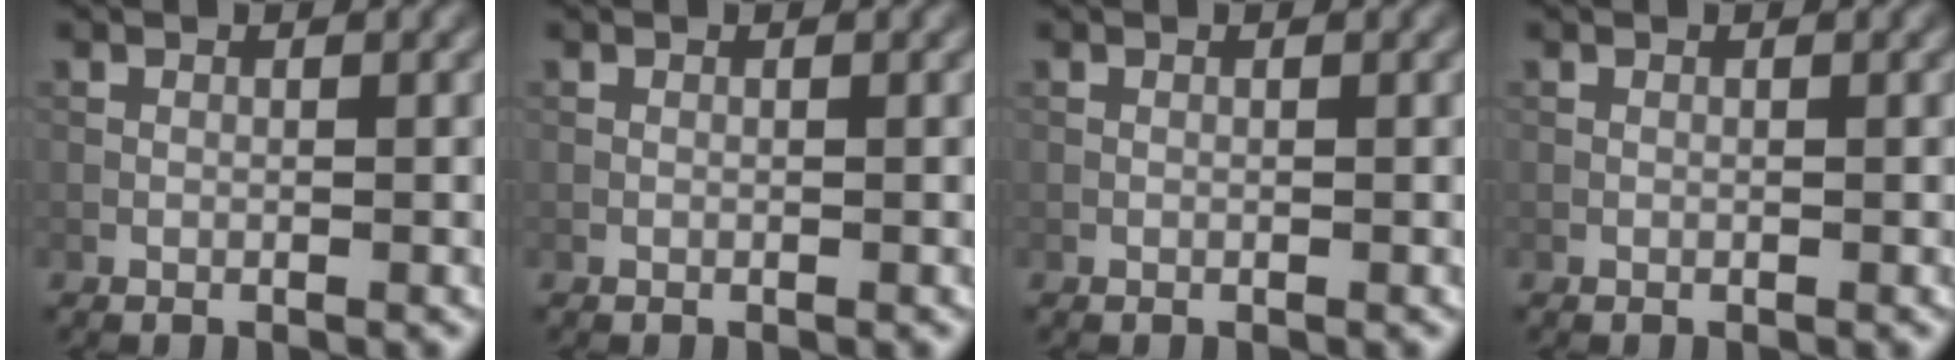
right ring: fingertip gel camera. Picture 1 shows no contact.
{"total": 0.0}
{"total": 0.0}
{"total": 0.0}